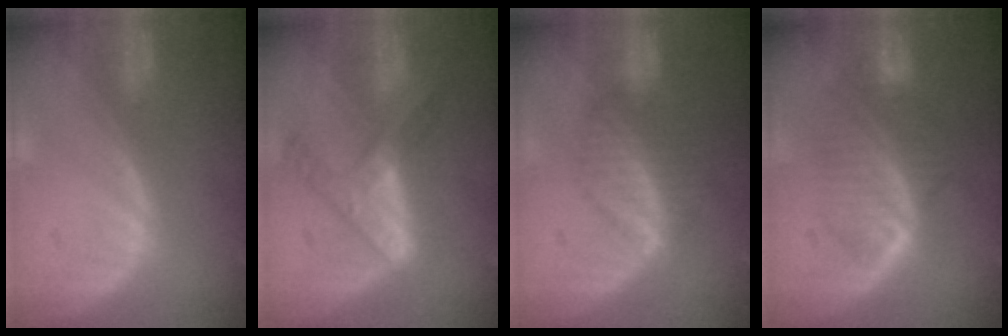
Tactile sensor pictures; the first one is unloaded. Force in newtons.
{"total": 7.0, "press": 5.9, "slide": 3.7}
{"total": 7.0, "press": 6.0, "slide": 3.6}
{"total": 7.9, "press": 7.1, "slide": 3.4}